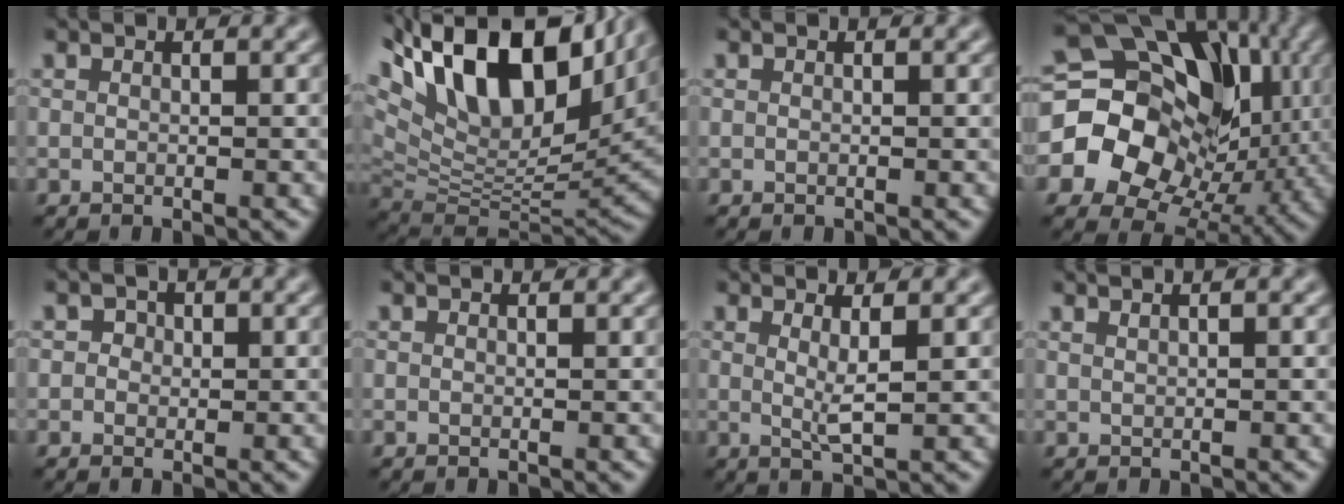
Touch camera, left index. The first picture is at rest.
{"total": 16.8, "force": [9.2, 7.5, 11.9], "torque": [-0.241, 0.040, 0.169]}
{"total": 0.0}
{"total": 17.6, "force": [1.4, 14.8, 9.4], "torque": [-0.174, 0.000, 0.021]}
{"total": 1.3, "force": [0.3, 1.2, 0.4], "torque": [0.000, 0.002, -0.006]}
{"total": 0.6, "force": [0.6, 0.1, 0.1], "torque": [-0.004, -0.004, 0.004]}
{"total": 2.3, "force": [0.7, 0.5, 2.2], "torque": [-0.036, -0.007, 0.012]}
{"total": 1.6, "force": [1.1, 0.7, 0.9], "torque": [-0.001, -0.005, 0.003]}